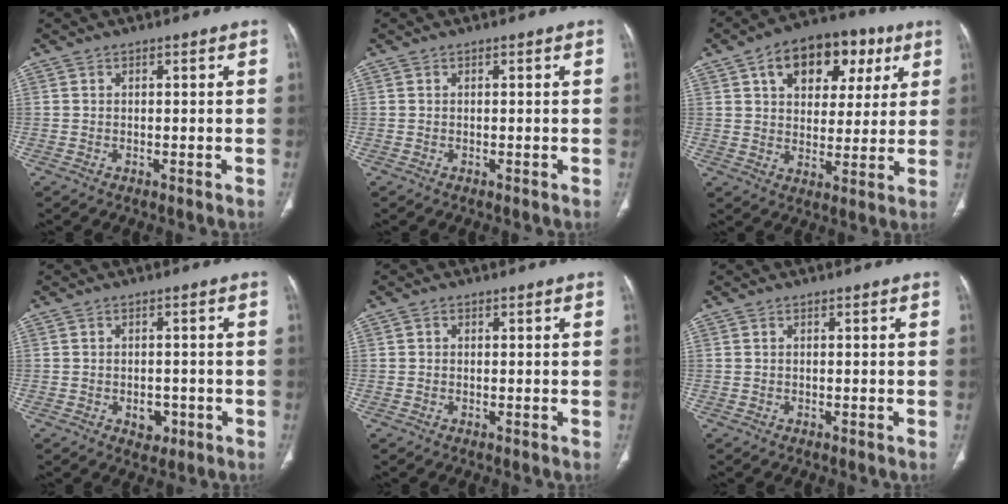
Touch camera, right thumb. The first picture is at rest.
{"total": 0.0}
{"total": 16.8, "force": [7.3, 10.8, 10.6], "torque": [-0.108, 0.003, 0.109]}
{"total": 3.3, "force": [-1.2, 2.4, 1.9], "torque": [-0.011, 0.005, -0.010]}
{"total": 0.5, "force": [0.1, 0.5, 0.2], "torque": [0.001, 0.002, 0.000]}
{"total": 0.0}